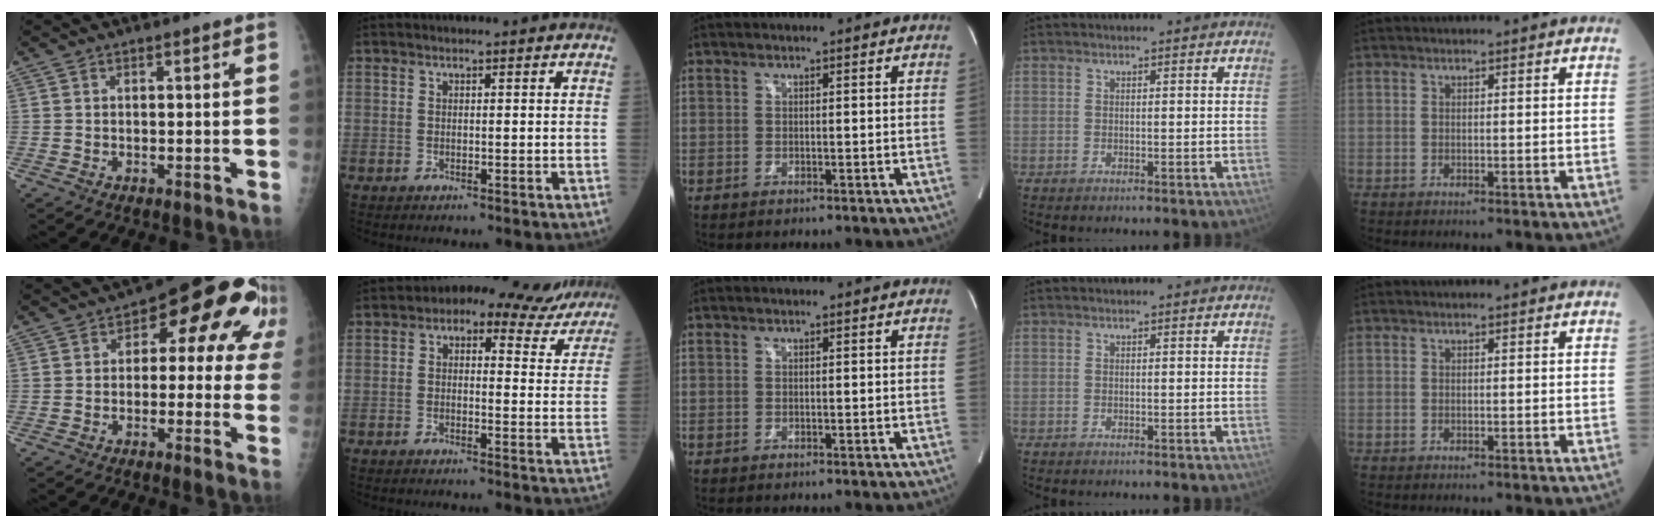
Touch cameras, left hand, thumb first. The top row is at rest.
{"thumb": {"total": 13.7, "force": [3.8, 8.1, 10.4], "torque": [-0.068, 0.018, 0.033]}, "index": {"total": 11.2, "force": [8.7, 5.1, 4.8], "torque": [-0.048, 0.029, 0.086]}}